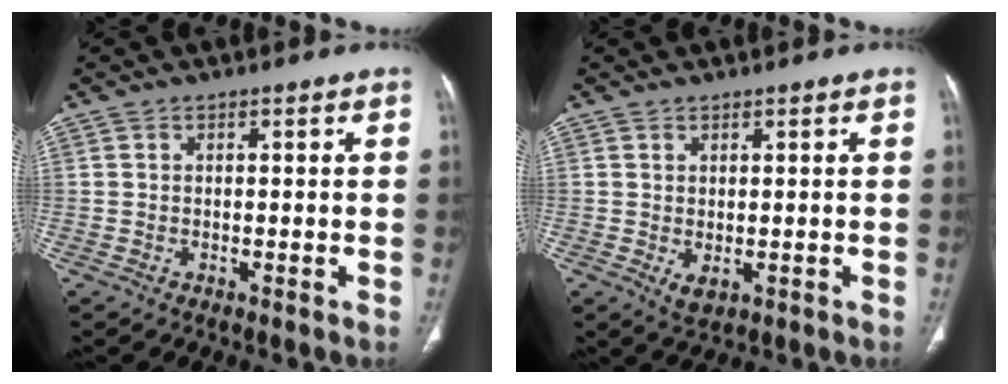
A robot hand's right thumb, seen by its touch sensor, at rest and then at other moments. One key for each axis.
{"total": 2.3, "fx": -0.1, "fy": 1.3, "fz": 1.9, "tx": -0.031, "ty": -0.004, "tz": 0.009}